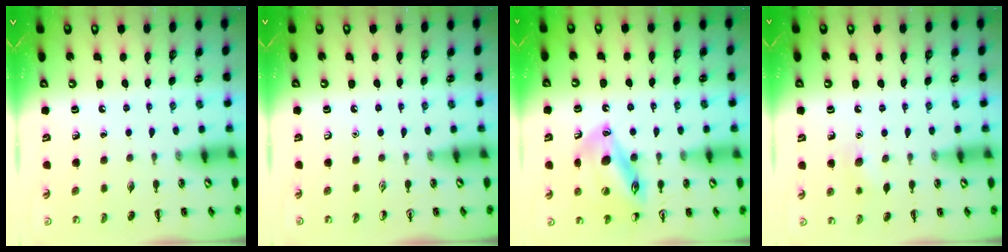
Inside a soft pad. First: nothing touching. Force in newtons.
{"total": 0.0}
{"total": 16.2, "press": 16.0, "slide": 2.5}
{"total": 6.2, "press": 6.0, "slide": 1.5}